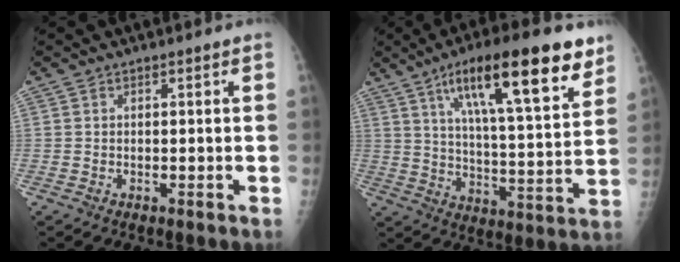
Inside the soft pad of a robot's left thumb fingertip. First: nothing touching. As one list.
[{"total": 22.0, "force": [12.6, 5.4, 17.2], "torque": [-0.245, -0.036, 0.203]}]